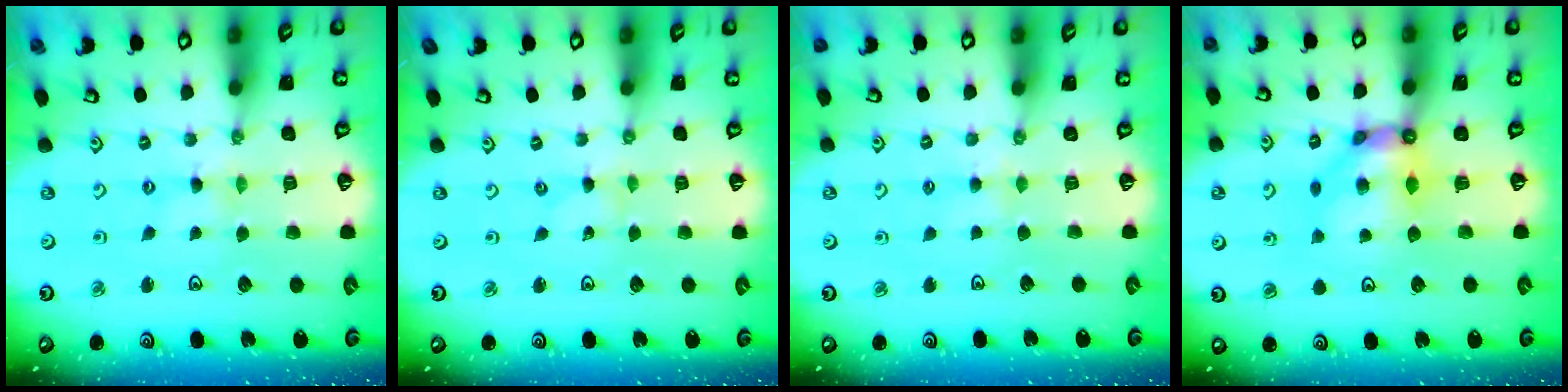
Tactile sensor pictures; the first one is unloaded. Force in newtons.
{"total": 0.0}
{"total": 3.4, "press": 3.4, "slide": 0.6}
{"total": 8.7, "press": 8.6, "slide": 1.2}